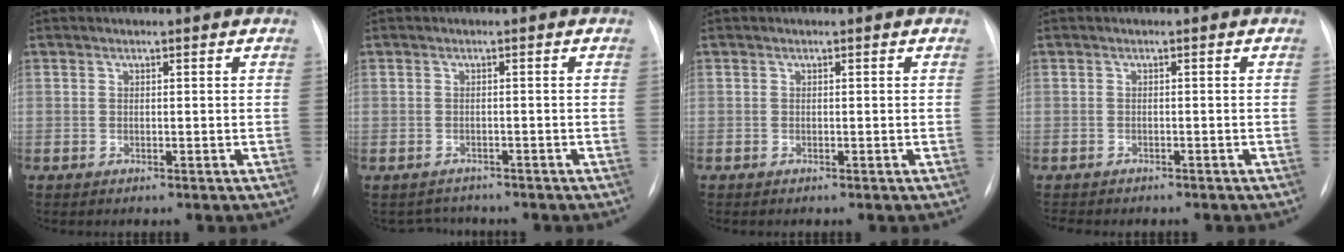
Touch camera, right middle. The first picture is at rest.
{"total": 2.5, "force": [-2.3, 0.7, -0.5], "torque": [0.004, -0.005, -0.033]}
{"total": 0.0}
{"total": 4.7, "force": [-4.1, 1.3, 1.9], "torque": [-0.032, -0.007, -0.051]}